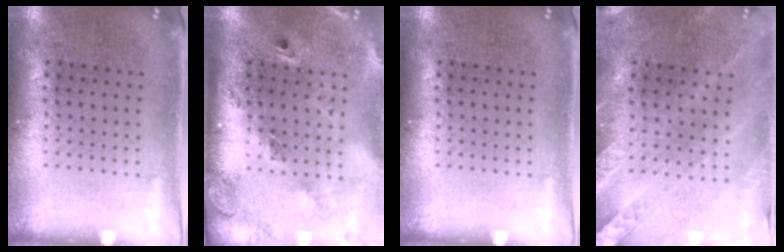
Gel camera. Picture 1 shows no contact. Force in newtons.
{"total": 2.7, "press": 1.8, "slide": 1.9}
{"total": 0.0}
{"total": 0.6, "press": 0.6, "slide": 0.2}